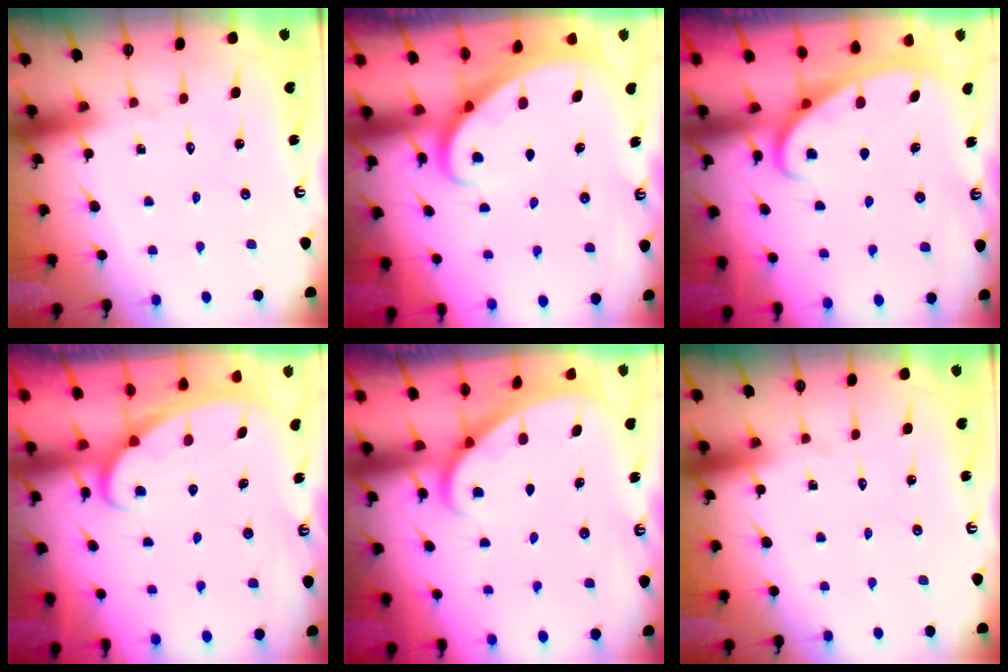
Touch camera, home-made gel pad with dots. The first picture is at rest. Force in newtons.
{"total": 2.6, "press": 2.6, "slide": 0.3}
{"total": 2.7, "press": 2.6, "slide": 0.4}
{"total": 2.5, "press": 2.5, "slide": 0.3}
{"total": 2.1, "press": 2.1, "slide": 0.1}
{"total": 0.0}